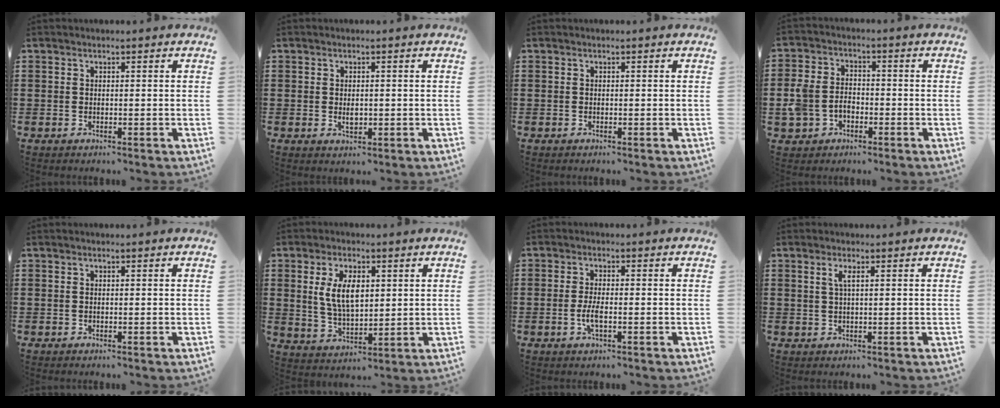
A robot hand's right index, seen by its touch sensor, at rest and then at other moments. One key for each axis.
{"total": 1.7, "fx": 0.0, "fy": 0.9, "fz": 1.5, "tx": -0.028, "ty": 0.003, "tz": 0.000}
{"total": 0.0}
{"total": 4.9, "fx": -1.7, "fy": 3.8, "fz": 2.7, "tx": -0.089, "ty": -0.002, "tz": -0.043}
{"total": 0.0}
{"total": 7.5, "fx": 1.7, "fy": 3.8, "fz": 6.2, "tx": -0.129, "ty": 0.005, "tz": 0.025}
{"total": 3.0, "fx": -0.9, "fy": 0.8, "fz": 2.8, "tx": -0.062, "ty": -0.005, "tz": -0.020}
{"total": 1.6, "fx": 0.6, "fy": 0.2, "fz": 1.5, "tx": -0.032, "ty": 0.002, "tz": 0.009}